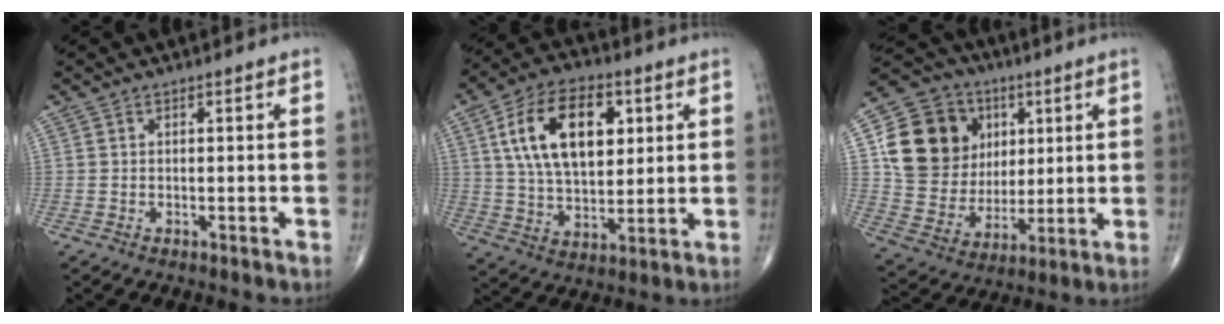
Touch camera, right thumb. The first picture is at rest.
{"total": 17.9, "force": [5.4, 10.1, 13.7], "torque": [-0.216, -0.006, 0.098]}
{"total": 19.5, "force": [5.1, 16.6, 8.9], "torque": [-0.124, 0.010, 0.108]}